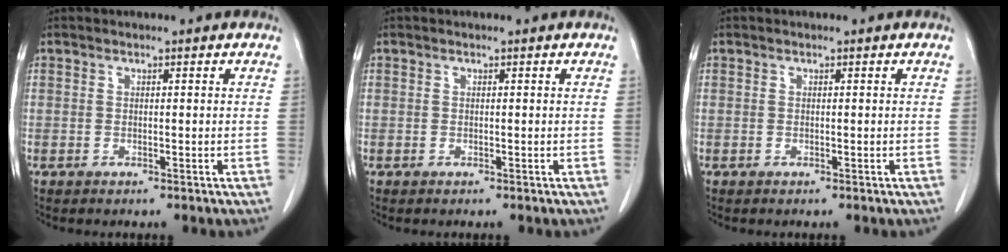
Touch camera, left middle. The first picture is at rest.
{"total": 0.0}
{"total": 0.0}